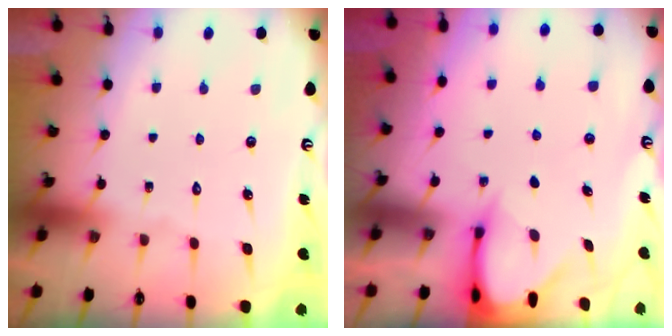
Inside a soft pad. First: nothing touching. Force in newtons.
{"total": 3.3, "press": 3.3, "slide": 0.3}